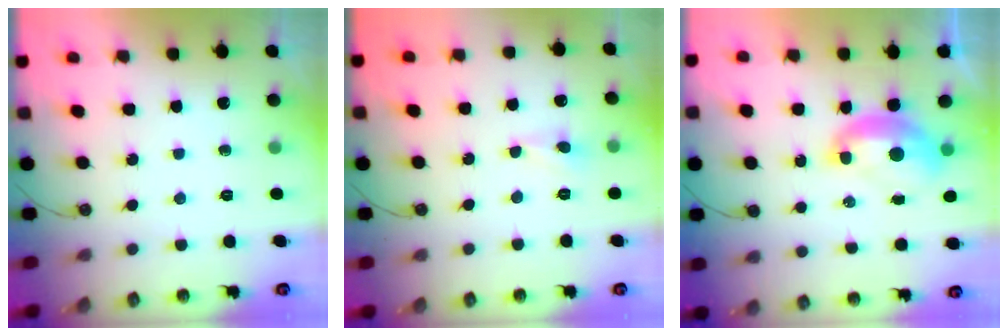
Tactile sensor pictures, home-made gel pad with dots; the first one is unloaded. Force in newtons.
{"total": 2.2, "press": 2.1, "slide": 0.7}
{"total": 2.3, "press": 2.2, "slide": 0.6}